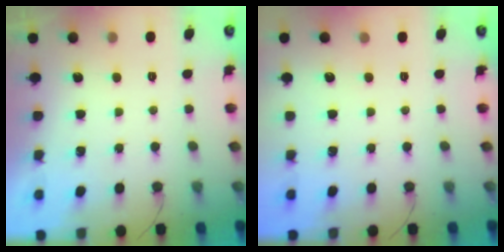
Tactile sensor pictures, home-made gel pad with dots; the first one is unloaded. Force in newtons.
{"total": 0.0}